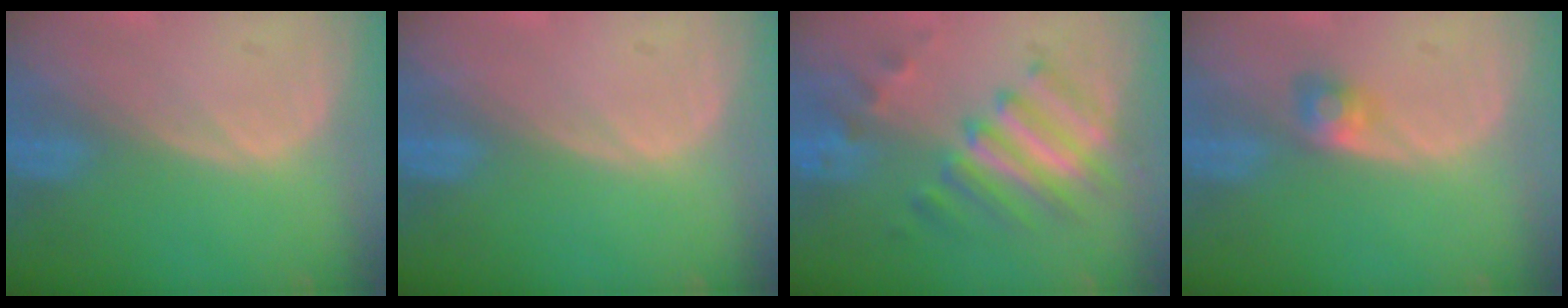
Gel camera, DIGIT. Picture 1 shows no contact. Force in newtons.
{"total": 0.0}
{"total": 7.6, "press": 7.5, "slide": 1.0}
{"total": 2.5, "press": 2.3, "slide": 0.9}